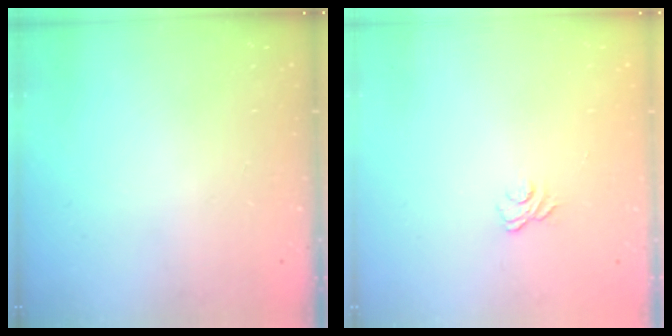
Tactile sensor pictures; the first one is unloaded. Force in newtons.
{"total": 3.1, "press": 2.8, "slide": 1.3}